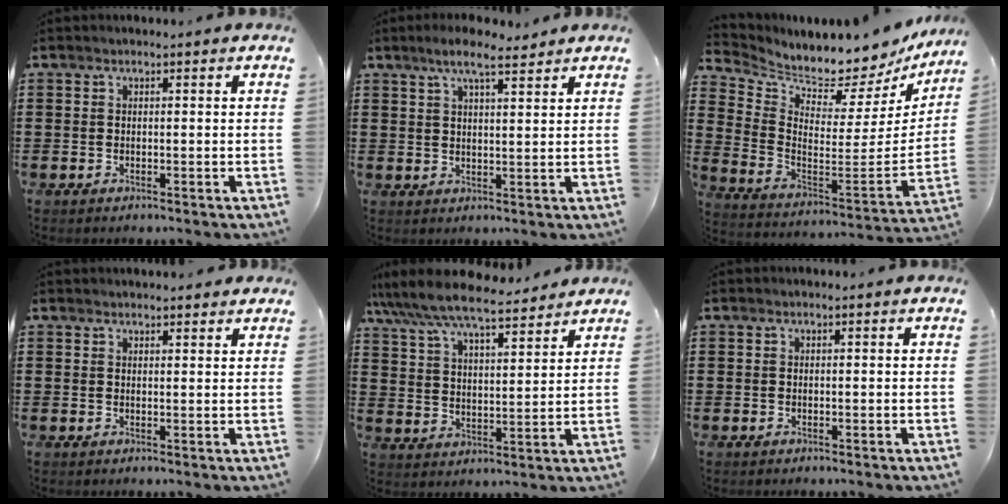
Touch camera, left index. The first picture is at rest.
{"total": 5.7, "force": [4.2, 1.0, 3.6], "torque": [-0.081, 0.003, 0.074]}
{"total": 5.5, "force": [5.5, 0.3, 0.4], "torque": [-0.040, -0.076, 0.087]}
{"total": 1.6, "force": [1.5, 0.1, 0.3], "torque": [-0.009, 0.001, 0.030]}
{"total": 7.0, "force": [6.6, 0.4, 2.5], "torque": [-0.076, -0.037, 0.112]}
{"total": 0.0}